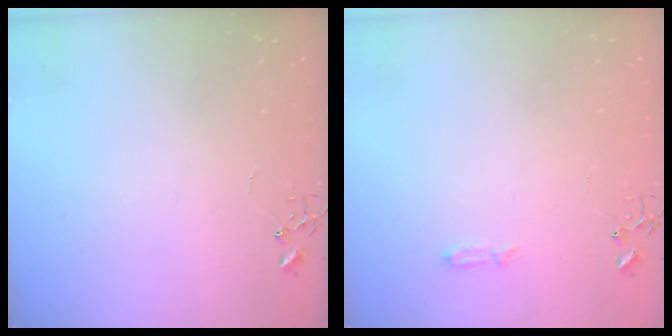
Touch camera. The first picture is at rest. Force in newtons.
{"total": 4.8, "press": 4.8, "slide": 0.5}